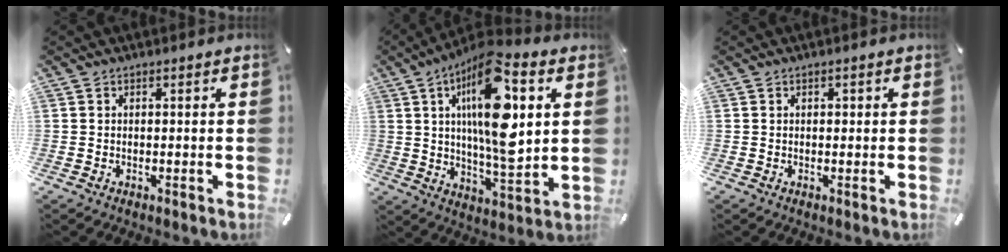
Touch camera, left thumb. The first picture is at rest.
{"total": 20.8, "force": [5.6, 7.3, 18.6], "torque": [-0.344, -0.029, 0.077]}
{"total": 0.5, "force": [0.0, 0.5, 0.1], "torque": [-0.004, 0.003, 0.000]}